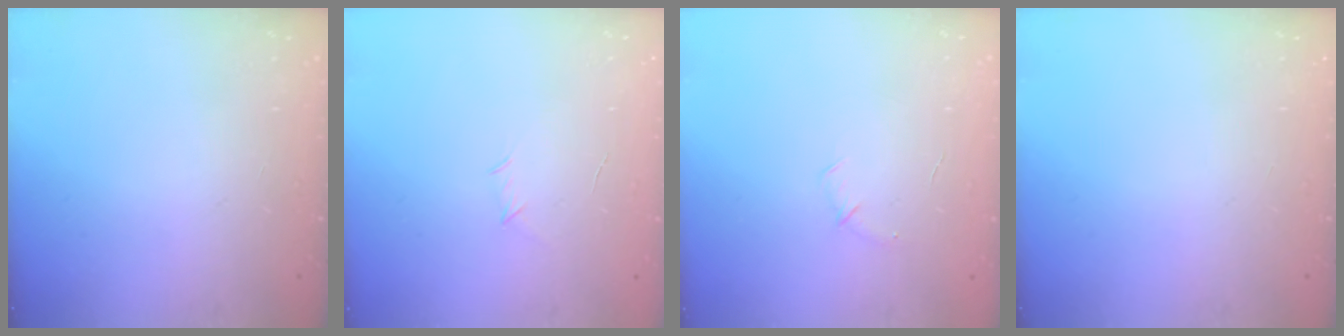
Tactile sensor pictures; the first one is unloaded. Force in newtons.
{"total": 3.2, "press": 3.1, "slide": 0.8}
{"total": 5.0, "press": 4.9, "slide": 1.3}
{"total": 0.0}